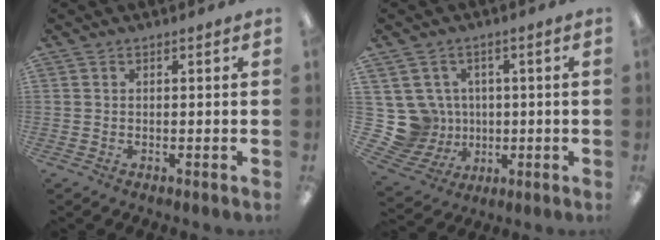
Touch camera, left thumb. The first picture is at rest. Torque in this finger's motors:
{"motor_torque": [-0.28, 0.30, 0.08, -0.37, 0.00]}